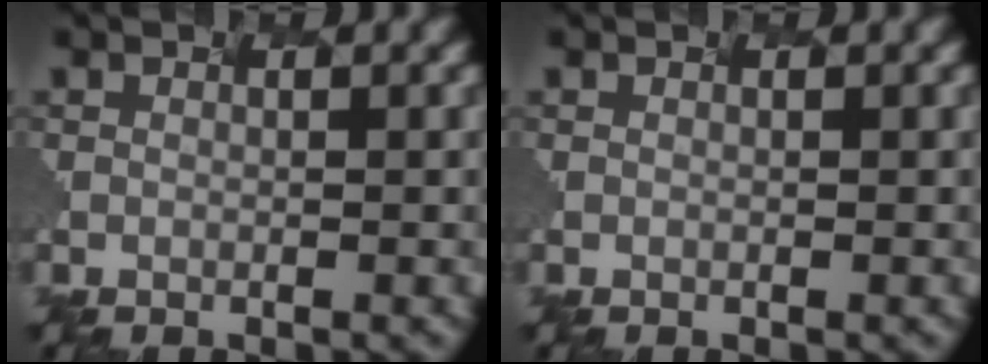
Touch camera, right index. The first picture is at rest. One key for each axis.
{"total": 0.0}